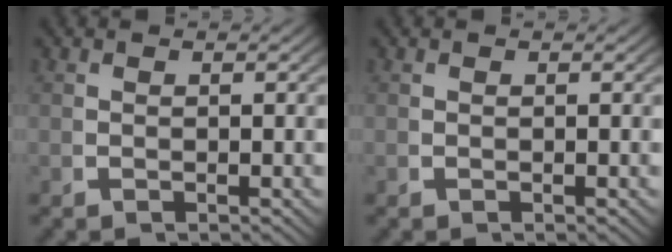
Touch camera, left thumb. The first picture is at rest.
{"total": 0.0}